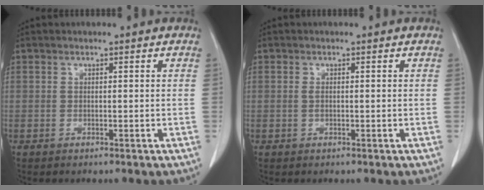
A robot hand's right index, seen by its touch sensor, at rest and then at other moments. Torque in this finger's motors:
{"motor_torque": [-0.01, 0.06, 0.01, 0.00]}